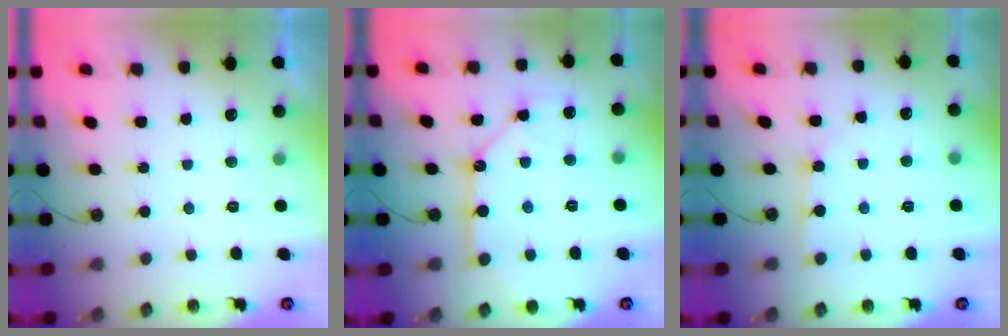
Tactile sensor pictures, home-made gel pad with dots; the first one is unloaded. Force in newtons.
{"total": 12.6, "press": 12.5, "slide": 1.2}
{"total": 2.8, "press": 2.8, "slide": 0.3}